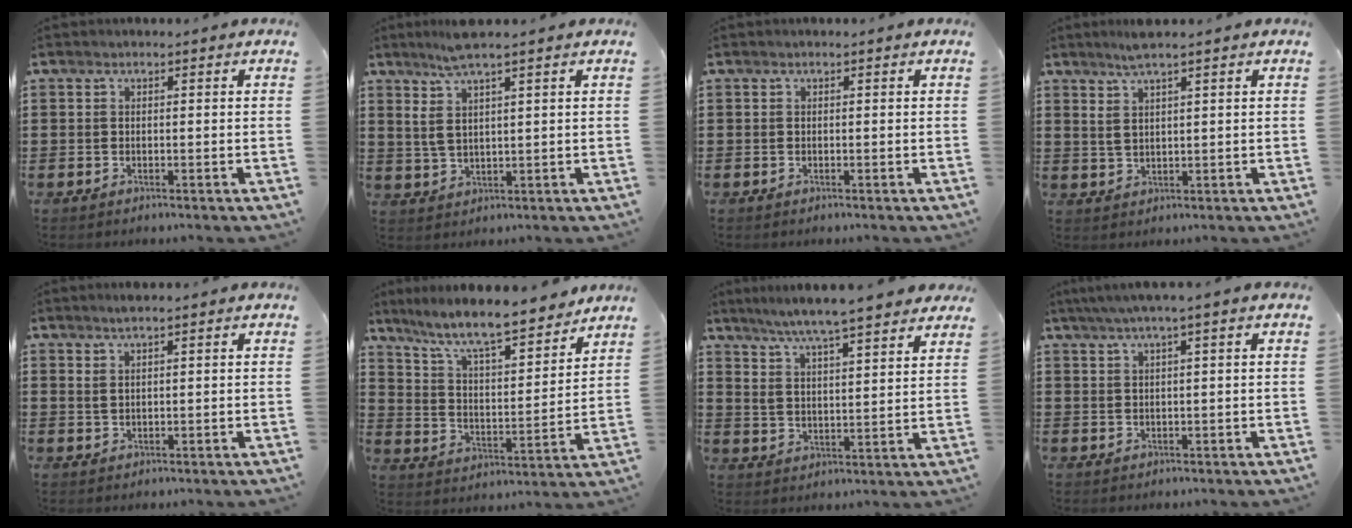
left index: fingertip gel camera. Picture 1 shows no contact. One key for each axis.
{"total": 5.4, "fx": 3.3, "fy": 0.7, "fz": 4.3, "tx": -0.098, "ty": -0.003, "tz": 0.055}
{"total": 0.0}
{"total": 3.4, "fx": 2.1, "fy": 0.4, "fz": 2.6, "tx": -0.055, "ty": 0.003, "tz": 0.037}
{"total": 1.7, "fx": 1.1, "fy": 0.3, "fz": 1.2, "tx": -0.025, "ty": 0.002, "tz": 0.020}
{"total": 9.0, "fx": 7.8, "fy": 0.8, "fz": 4.4, "tx": -0.115, "ty": -0.047, "tz": 0.129}
{"total": 6.4, "fx": 5.8, "fy": 0.0, "fz": 2.7, "tx": -0.075, "ty": -0.027, "tz": 0.100}
{"total": 2.2, "fx": 1.0, "fy": -0.3, "fz": 2.0, "tx": -0.036, "ty": -0.001, "tz": 0.017}